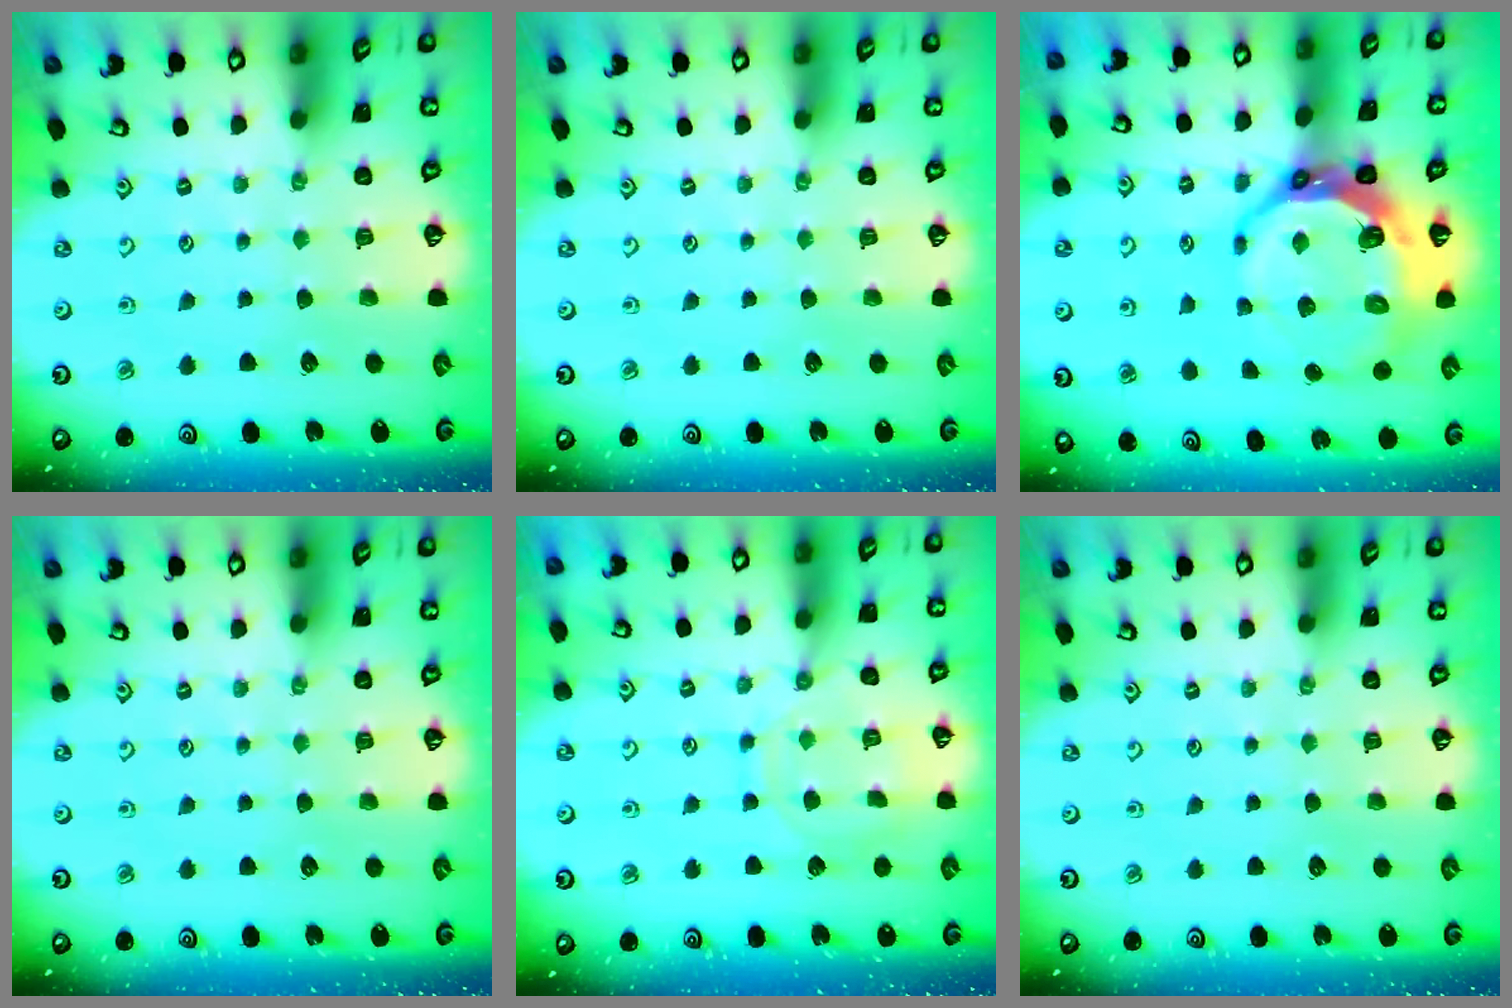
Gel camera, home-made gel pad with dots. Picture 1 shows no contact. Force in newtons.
{"total": 0.0}
{"total": 13.8, "press": 13.0, "slide": 4.6}
{"total": 0.0}
{"total": 11.1, "press": 11.0, "slide": 0.7}
{"total": 0.0}